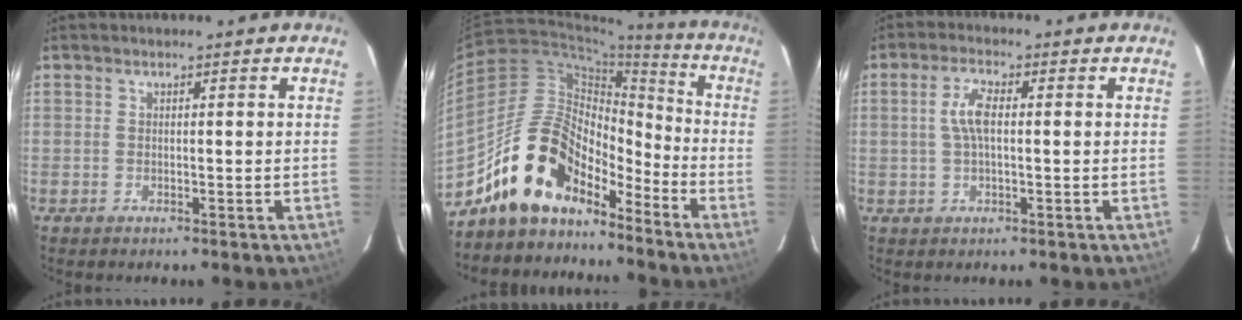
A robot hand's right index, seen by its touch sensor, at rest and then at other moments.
{"total": 15.6, "force": [-12.0, 7.5, 6.5], "torque": [-0.122, 0.032, -0.208]}
{"total": 4.7, "force": [0.4, 1.8, 4.4], "torque": [-0.089, 0.008, 0.009]}